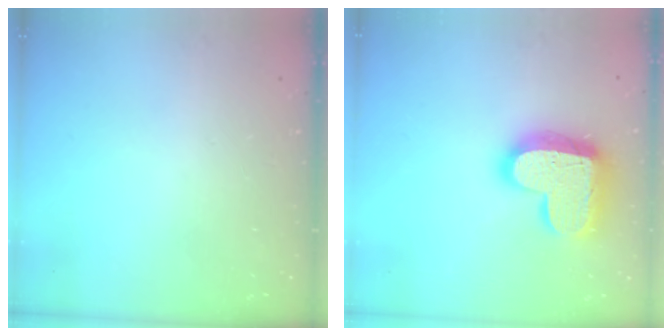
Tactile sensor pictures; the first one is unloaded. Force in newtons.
{"total": 19.8, "press": 19.8, "slide": 1.5}